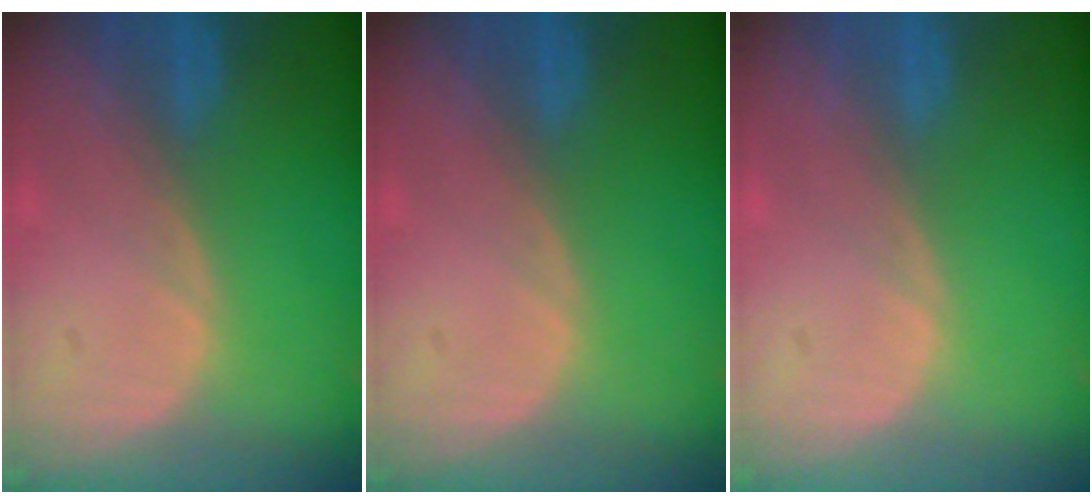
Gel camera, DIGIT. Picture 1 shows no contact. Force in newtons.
{"total": 0.0}
{"total": 0.0}